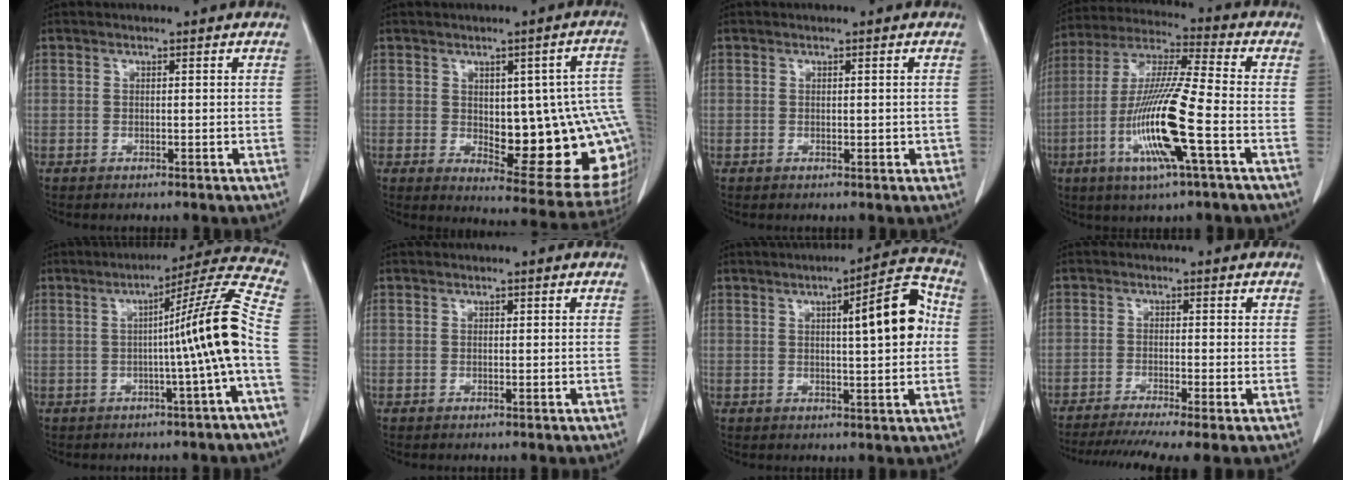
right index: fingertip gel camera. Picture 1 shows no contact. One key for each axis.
{"total": 18.3, "fx": -1.1, "fy": 5.8, "fz": 17.4, "tx": -0.158, "ty": 0.015, "tz": 0.010}
{"total": 1.2, "fx": -0.1, "fy": 0.8, "fz": 0.8, "tx": -0.006, "ty": 0.000, "tz": 0.002}
{"total": 15.5, "fx": -4.9, "fy": 0.3, "fz": 14.7, "tx": -0.303, "ty": -0.014, "tz": -0.097}
{"total": 12.2, "fx": -1.5, "fy": -2.5, "fz": 11.8, "tx": -0.154, "ty": 0.014, "tz": -0.025}
{"total": 0.0}
{"total": 10.2, "fx": 1.6, "fy": 1.7, "fz": 10.0, "tx": -0.131, "ty": 0.022, "tz": 0.018}
{"total": 9.1, "fx": -6.8, "fy": 0.0, "fz": 6.0, "tx": -0.094, "ty": -0.013, "tz": -0.108}